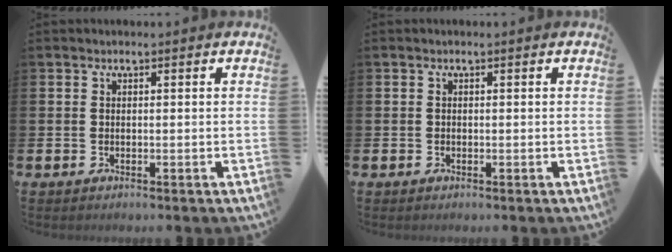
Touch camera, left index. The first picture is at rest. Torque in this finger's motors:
{"motor_torque": [0.05, 0.02, -0.01, 0.01]}